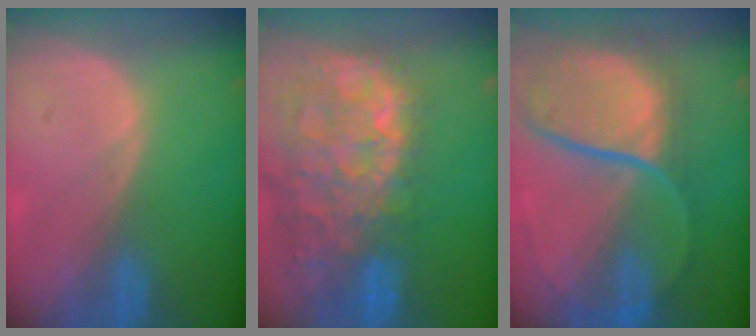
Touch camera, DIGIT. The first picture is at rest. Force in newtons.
{"total": 15.0, "press": 12.1, "slide": 8.8}
{"total": 11.9, "press": 9.9, "slide": 6.7}